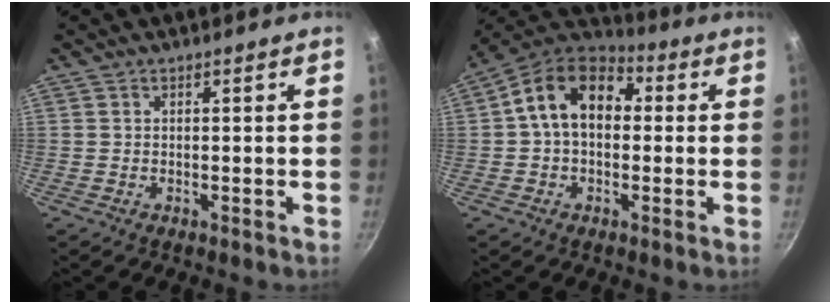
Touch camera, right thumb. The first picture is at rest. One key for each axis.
{"total": 13.6, "fx": 1.6, "fy": 9.6, "fz": 9.6, "tx": -0.125, "ty": 0.032, "tz": 0.005}